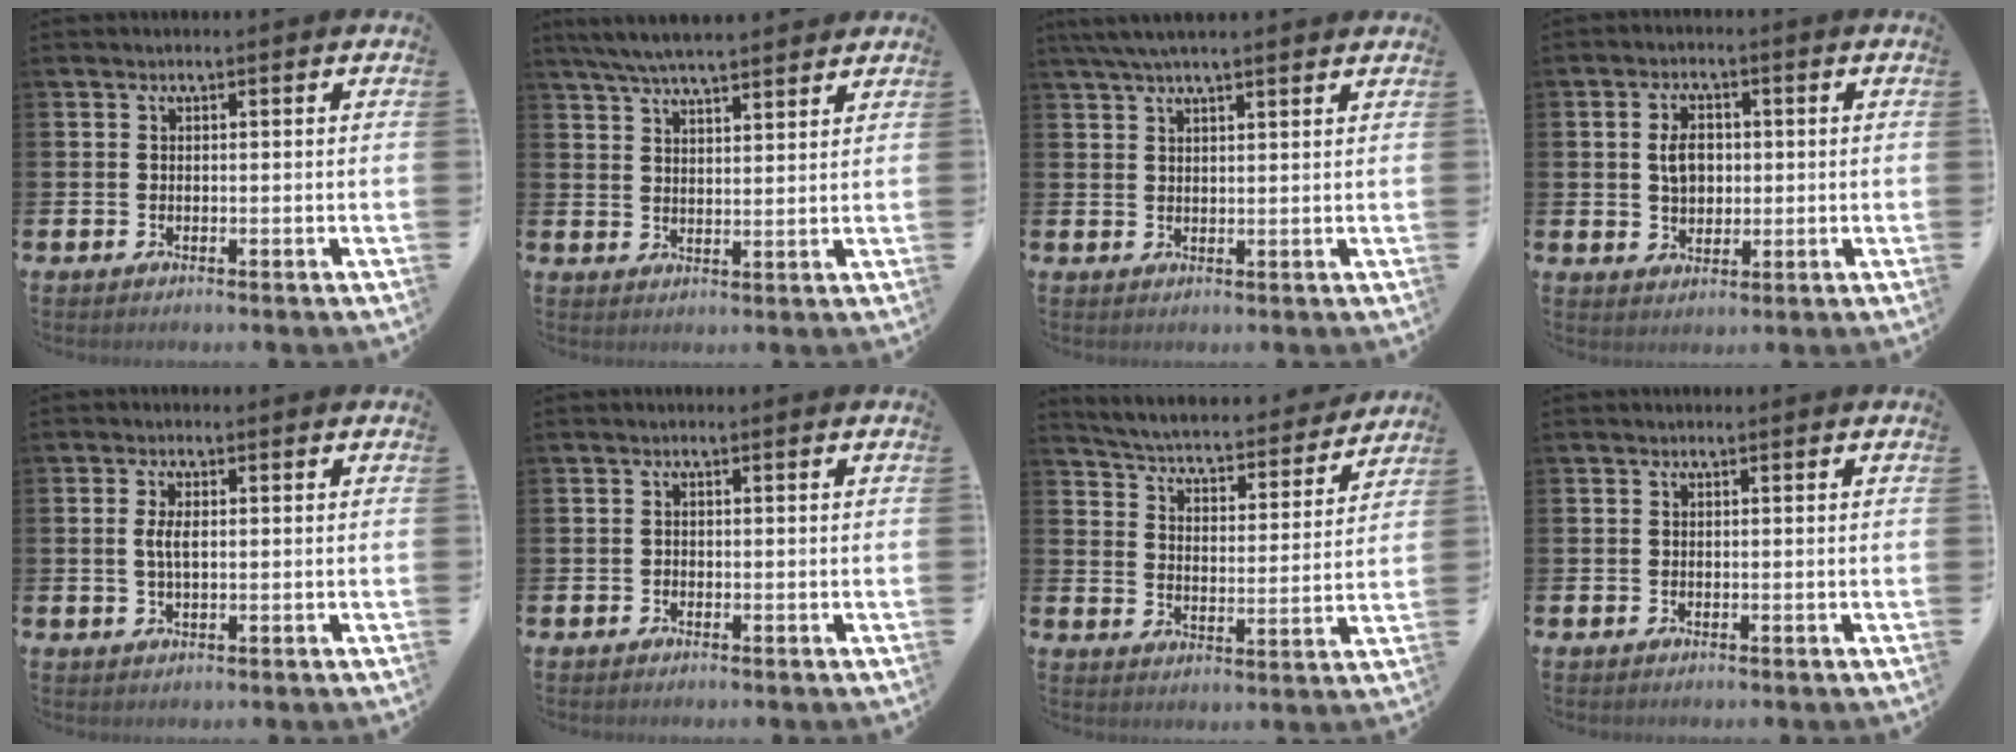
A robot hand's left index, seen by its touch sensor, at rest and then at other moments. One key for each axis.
{"total": 6.3, "fx": 5.9, "fy": 0.7, "fz": 1.9, "tx": -0.048, "ty": -0.021, "tz": 0.108}
{"total": 4.3, "fx": 3.7, "fy": 0.5, "fz": 2.2, "tx": -0.048, "ty": -0.005, "tz": 0.067}
{"total": 4.5, "fx": 0.8, "fy": 3.2, "fz": 3.1, "tx": -0.044, "ty": 0.004, "tz": 0.006}
{"total": 2.8, "fx": 0.3, "fy": 1.1, "fz": 2.5, "tx": -0.044, "ty": 0.003, "tz": 0.002}
{"total": 0.6, "fx": -0.4, "fy": 0.4, "fz": 0.1, "tx": -0.004, "ty": 0.003, "tz": -0.010}
{"total": 4.7, "fx": 4.6, "fy": 0.6, "fz": 0.9, "tx": -0.043, "ty": -0.041, "tz": 0.073}
{"total": 0.0}